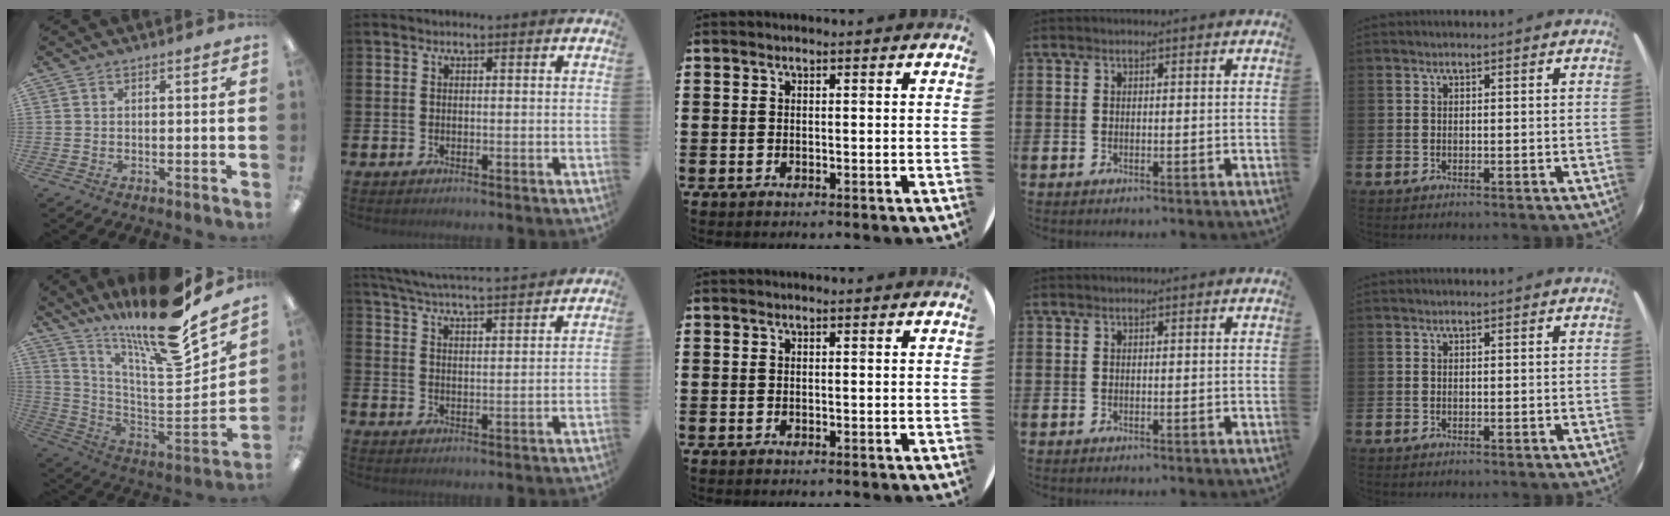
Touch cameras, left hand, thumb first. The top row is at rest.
{"thumb": {"total": 20.7, "force": [16.3, 2.9, 12.5], "torque": [-0.191, -0.134, 0.258]}, "index": {"total": 5.9, "force": [5.7, -0.1, 1.4], "torque": [-0.051, -0.038, 0.101]}}